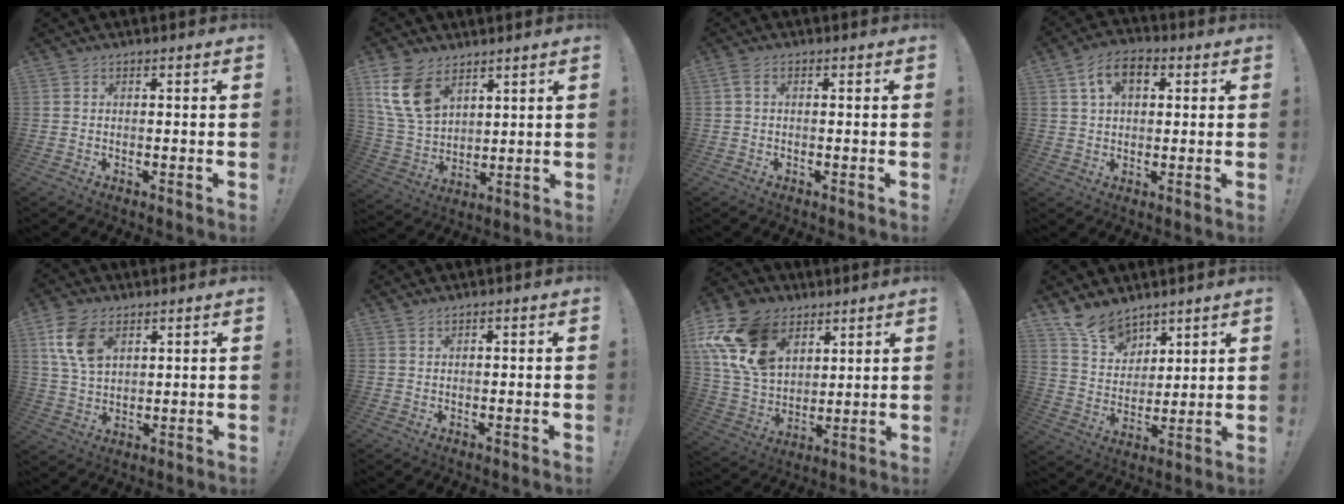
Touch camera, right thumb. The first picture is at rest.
{"total": 13.7, "force": [7.2, 9.0, 7.3], "torque": [-0.152, -0.028, 0.149]}
{"total": 1.9, "force": [0.1, 0.8, 1.7], "torque": [-0.037, 0.007, 0.002]}
{"total": 9.6, "force": [3.5, 6.0, 6.6], "torque": [-0.112, 0.010, 0.067]}
{"total": 10.8, "force": [4.9, 6.7, 6.9], "torque": [-0.139, -0.008, 0.095]}
{"total": 0.9, "force": [0.8, 0.4, 0.1], "torque": [0.006, -0.002, 0.014]}
{"total": 19.3, "force": [9.7, 12.3, 11.2], "torque": [-0.237, -0.047, 0.184]}
{"total": 12.2, "force": [9.2, 7.3, 3.3], "torque": [-0.059, -0.061, 0.179]}